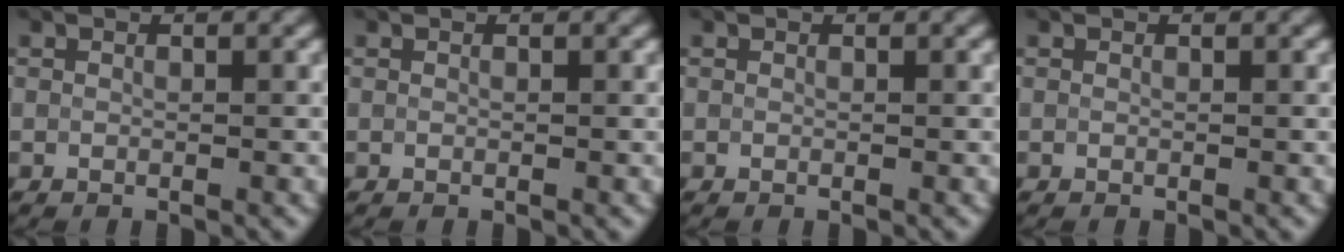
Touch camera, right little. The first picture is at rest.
{"total": 0.0}
{"total": 0.0}
{"total": 0.0}